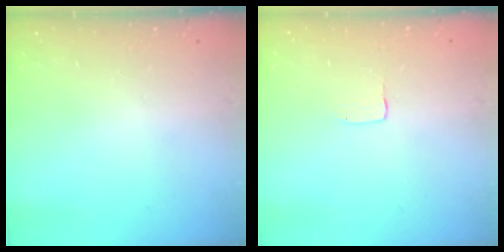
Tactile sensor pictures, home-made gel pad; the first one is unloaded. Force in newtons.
{"total": 1.0, "press": 1.0, "slide": 0.1}